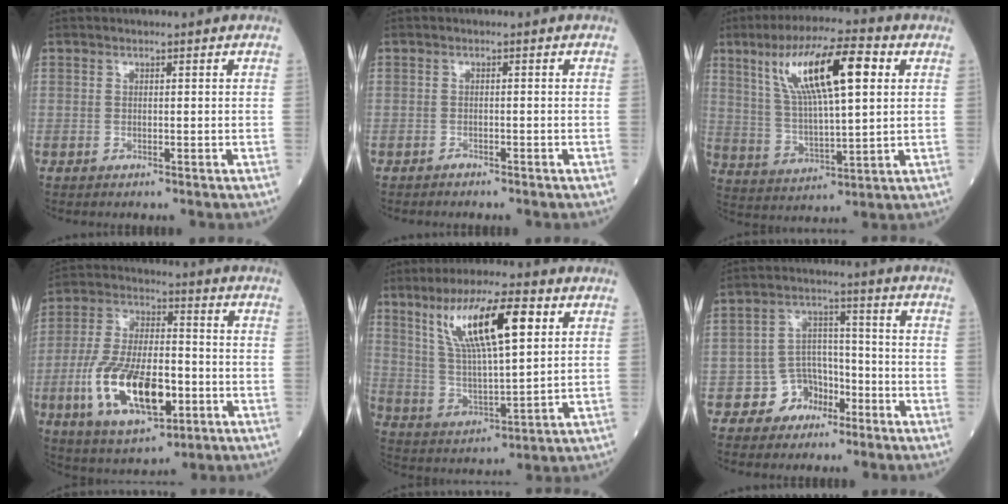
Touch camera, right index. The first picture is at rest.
{"total": 1.9, "force": [-1.6, 0.8, 0.5], "torque": [-0.018, -0.002, -0.022]}
{"total": 16.4, "force": [5.9, 3.8, 14.9], "torque": [-0.284, 0.023, 0.107]}
{"total": 17.6, "force": [-5.5, 7.2, 15.1], "torque": [-0.312, -0.004, -0.089]}
{"total": 15.7, "force": [6.7, 3.4, 13.8], "torque": [-0.268, 0.015, 0.126]}
{"total": 7.0, "force": [-4.1, 5.3, 2.0], "torque": [-0.038, 0.018, -0.066]}